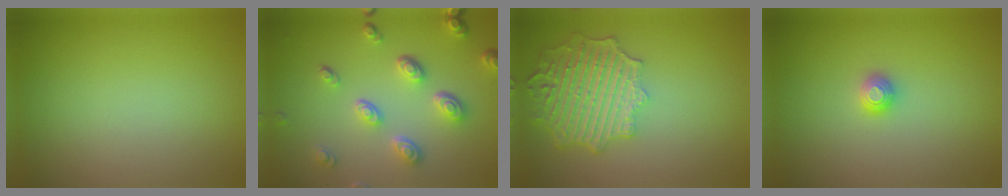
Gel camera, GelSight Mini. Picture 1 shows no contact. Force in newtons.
{"total": 4.4, "press": 3.5, "slide": 2.7}
{"total": 6.2, "press": 5.1, "slide": 3.5}
{"total": 0.9, "press": 0.9, "slide": 0.0}